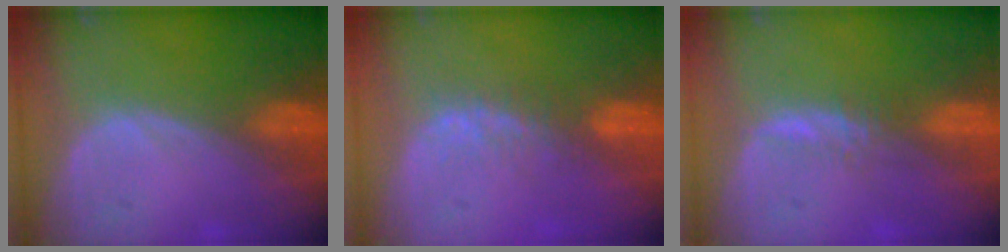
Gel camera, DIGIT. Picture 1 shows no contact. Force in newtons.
{"total": 3.1, "press": 2.7, "slide": 1.5}
{"total": 1.6, "press": 1.5, "slide": 0.5}